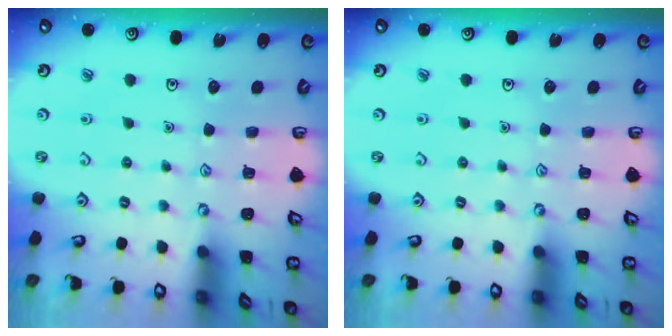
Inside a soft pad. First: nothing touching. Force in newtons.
{"total": 0.0}